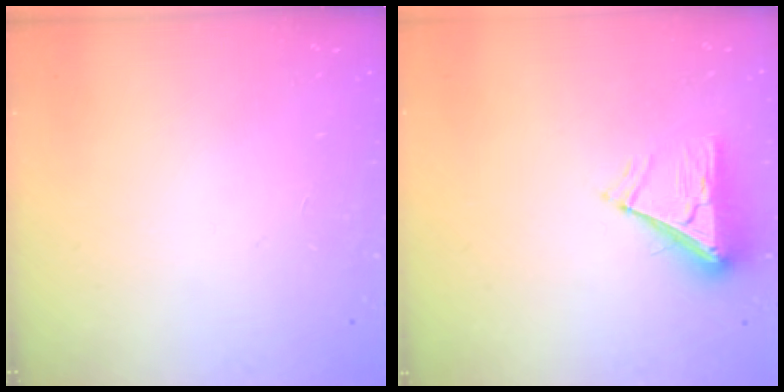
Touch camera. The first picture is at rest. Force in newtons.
{"total": 8.4, "press": 8.3, "slide": 1.4}